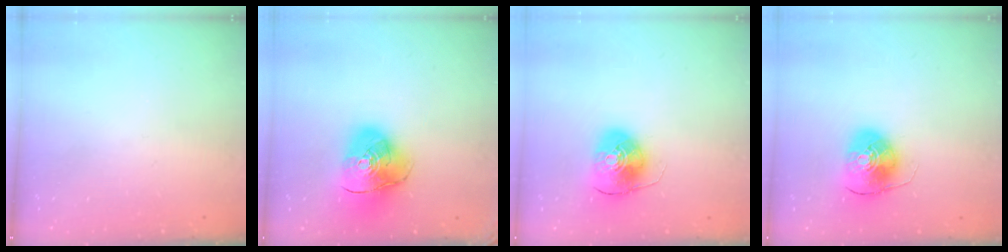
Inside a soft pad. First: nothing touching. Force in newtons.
{"total": 14.3, "press": 14.2, "slide": 1.9}
{"total": 8.9, "press": 8.7, "slide": 1.5}
{"total": 8.9, "press": 8.7, "slide": 1.5}